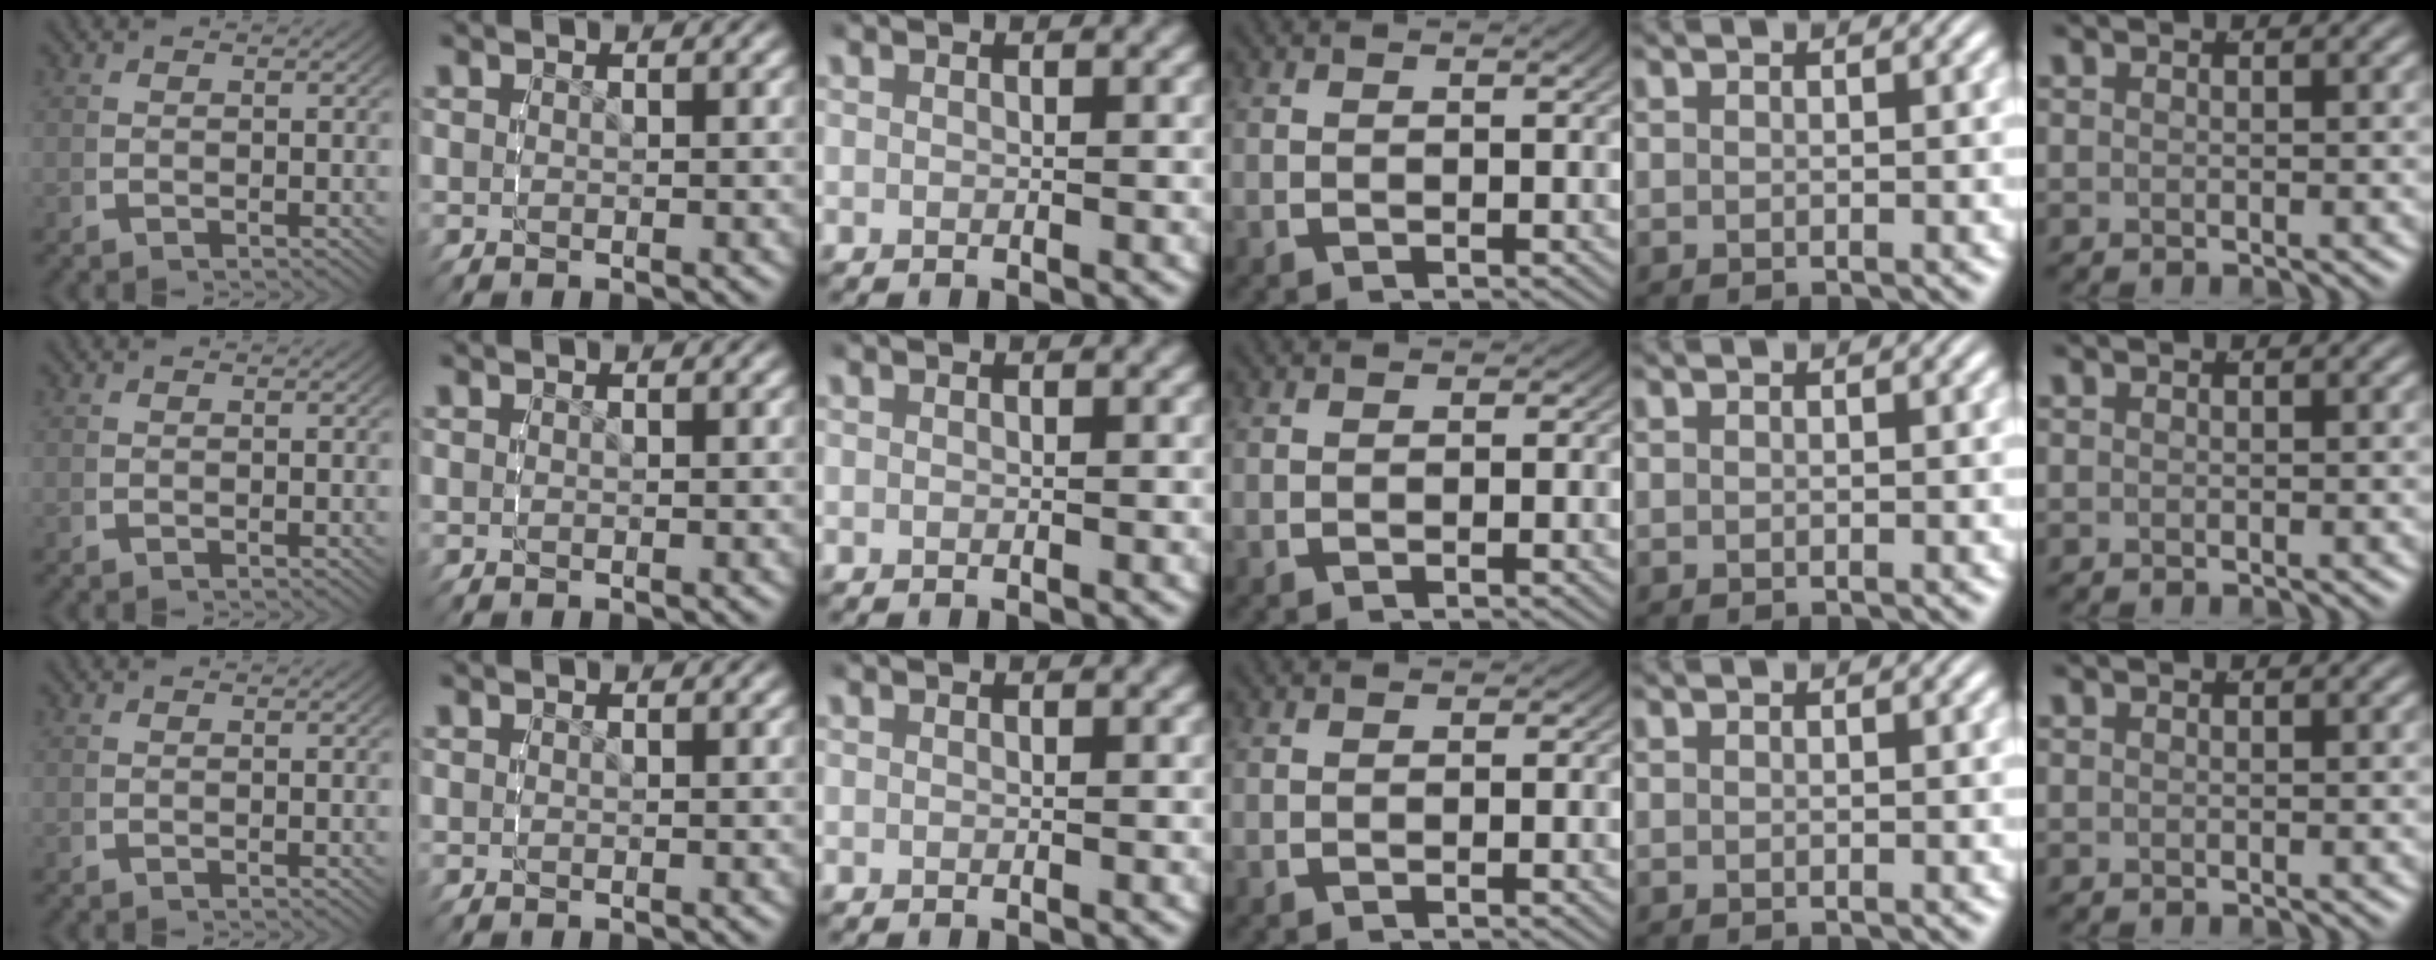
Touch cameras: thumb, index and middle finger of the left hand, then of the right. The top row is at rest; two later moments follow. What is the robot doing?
{"motion": "lift_and_place", "object": "tape"}